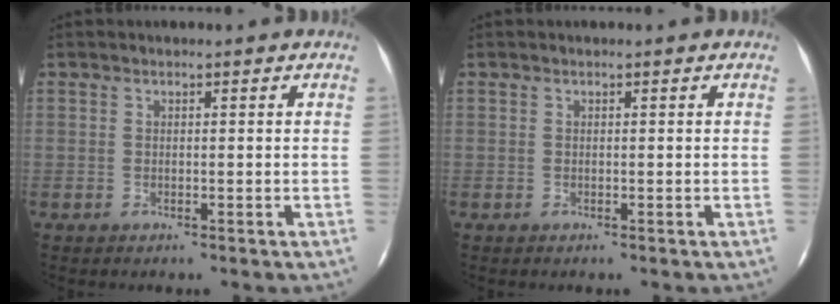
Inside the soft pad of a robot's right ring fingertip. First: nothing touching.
{"total": 0.0}